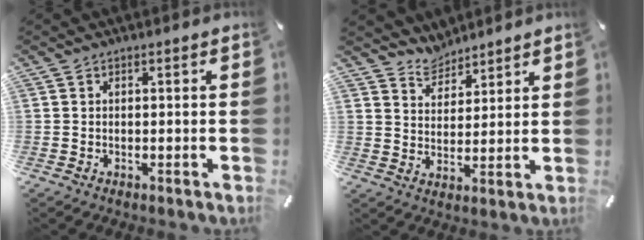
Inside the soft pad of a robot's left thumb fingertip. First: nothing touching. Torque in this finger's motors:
{"motor_torque": [0.85, -0.81, -0.07, -1.00, 0.04]}